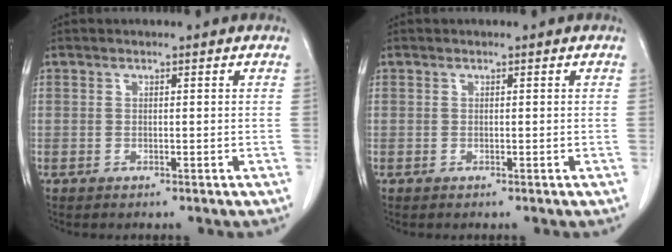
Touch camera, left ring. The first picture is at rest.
{"total": 0.0}